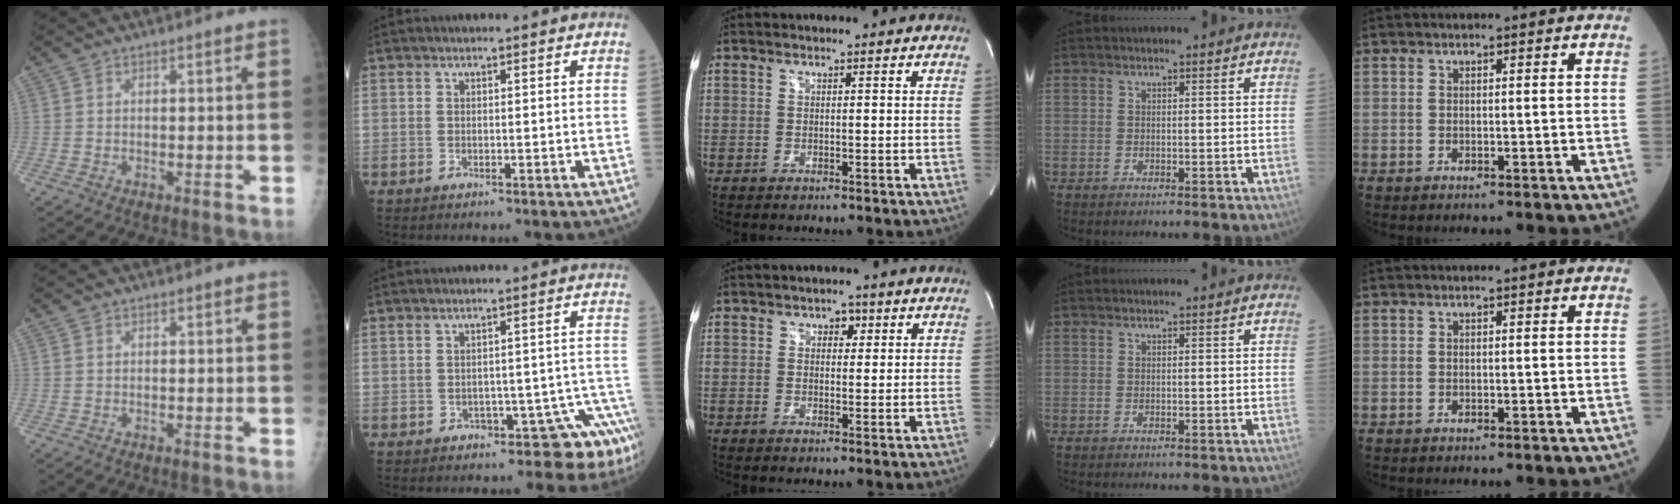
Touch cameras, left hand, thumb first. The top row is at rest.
{"index": {"total": 7.7, "force": [-5.7, 3.5, 3.8], "torque": [-0.019, 0.038, -0.068]}, "middle": {"total": 2.2, "force": [0.9, 1.5, 1.3], "torque": [-0.014, 0.010, 0.011]}}